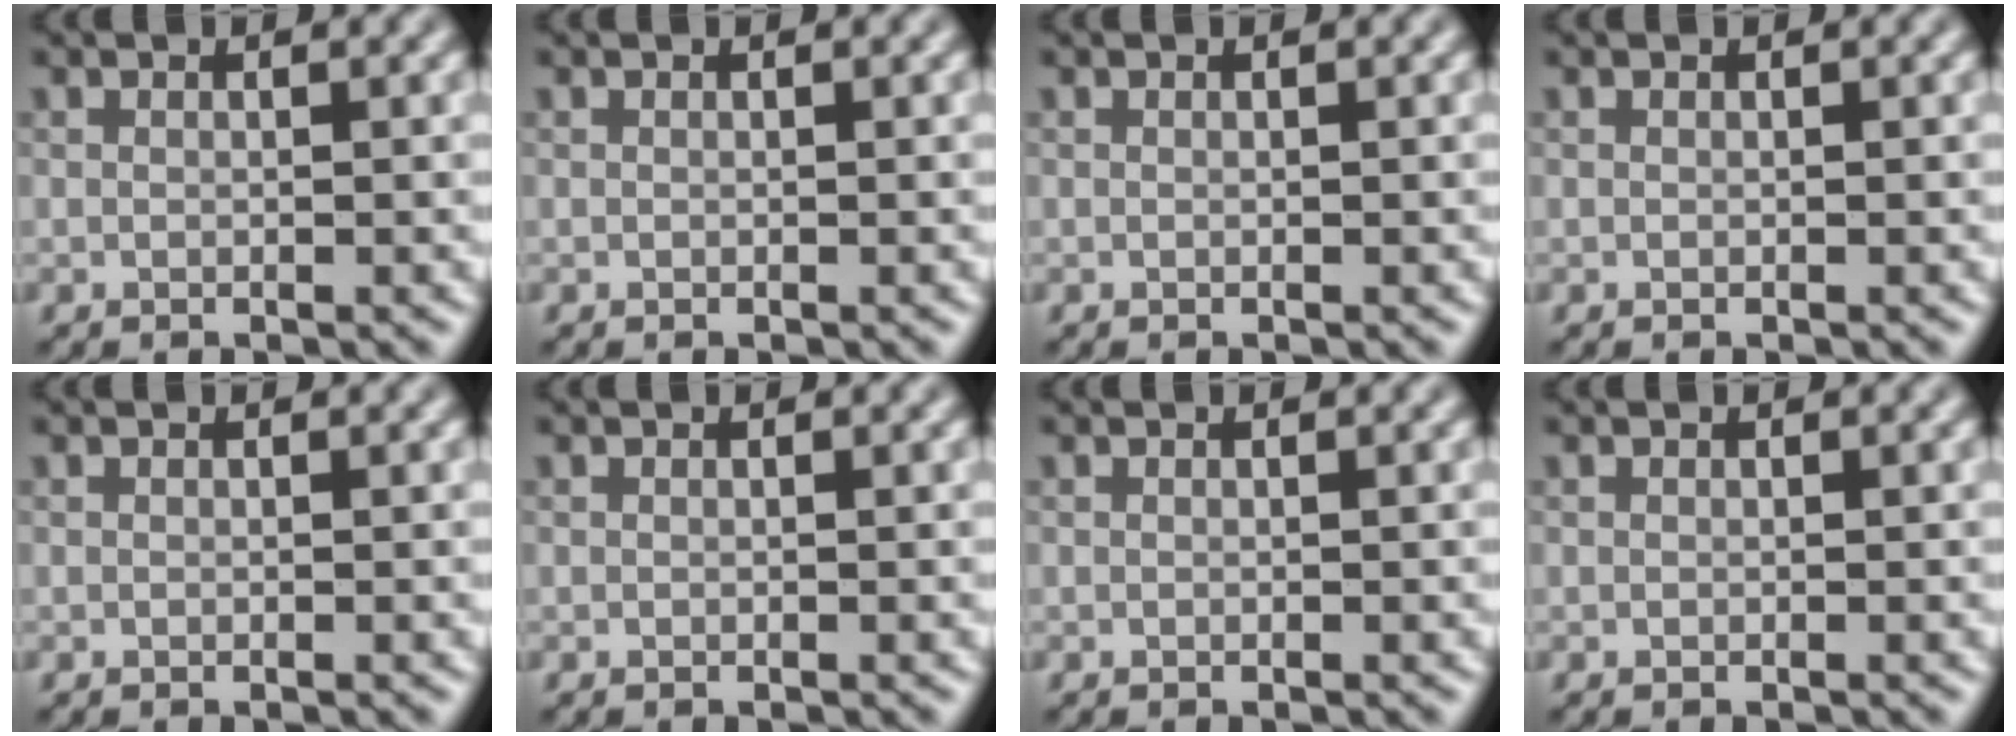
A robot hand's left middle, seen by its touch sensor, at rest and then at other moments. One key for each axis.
{"total": 0.0}
{"total": 0.0}
{"total": 0.0}
{"total": 0.0}
{"total": 0.0}
{"total": 0.0}
{"total": 0.0}